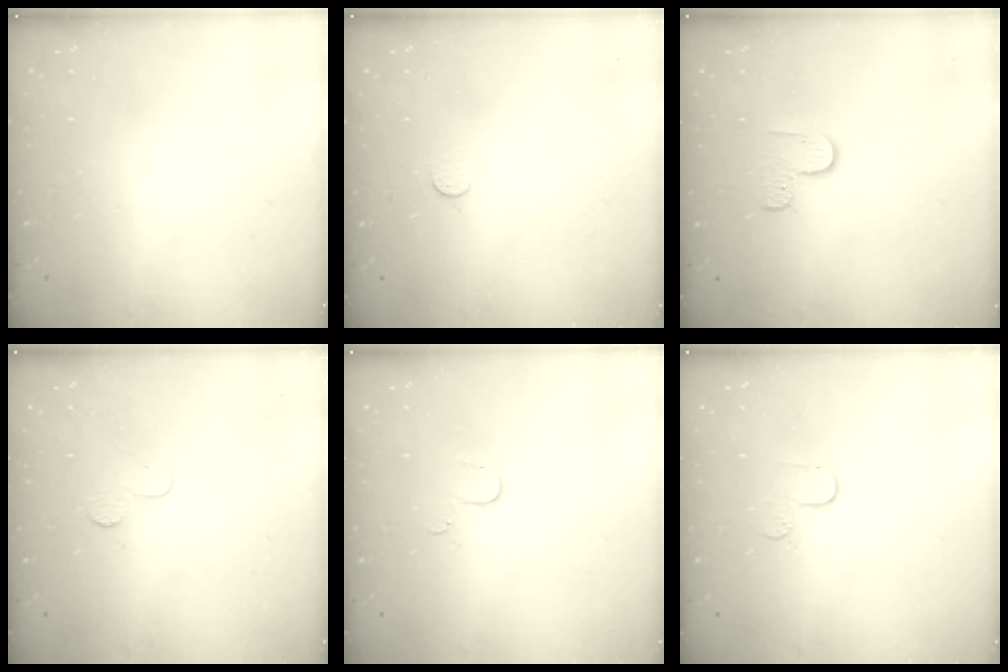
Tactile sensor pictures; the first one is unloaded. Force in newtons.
{"total": 3.0, "press": 3.0, "slide": 0.3}
{"total": 3.5, "press": 3.5, "slide": 0.4}
{"total": 2.3, "press": 2.3, "slide": 0.2}
{"total": 3.5, "press": 3.5, "slide": 0.4}
{"total": 4.3, "press": 4.2, "slide": 0.5}